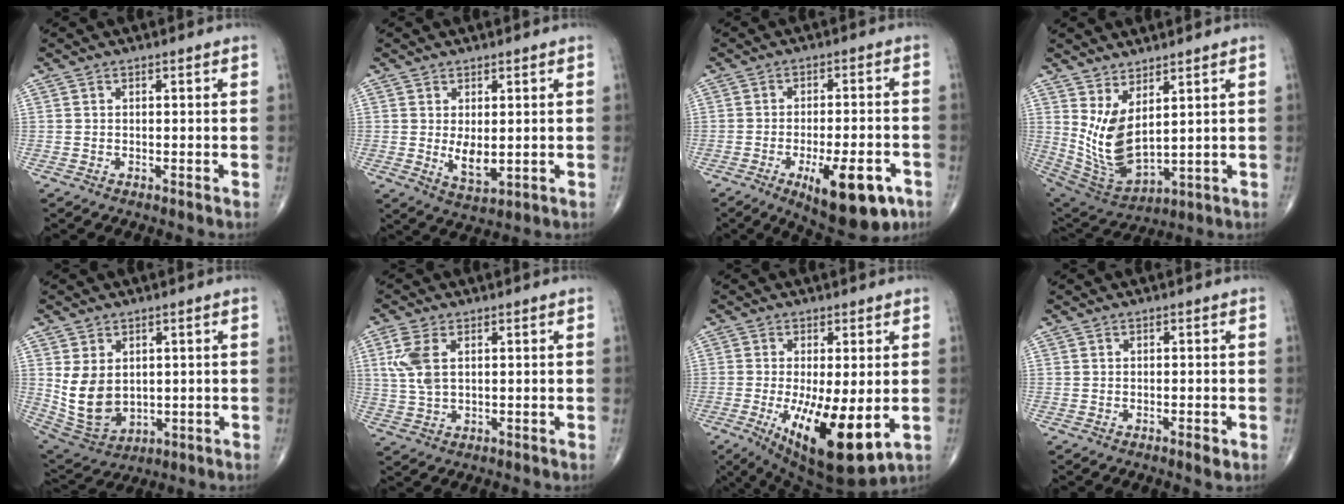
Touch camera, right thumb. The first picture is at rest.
{"total": 4.8, "force": [0.2, 2.4, 4.2], "torque": [-0.060, -0.015, 0.016]}
{"total": 14.4, "force": [-6.6, 5.1, 11.8], "torque": [-0.147, 0.013, -0.084]}
{"total": 11.7, "force": [3.7, 5.3, 9.8], "torque": [-0.182, -0.039, 0.094]}
{"total": 10.4, "force": [1.3, 7.4, 7.1], "torque": [-0.118, -0.015, 0.050]}
{"total": 6.4, "force": [1.9, 3.5, 5.0], "torque": [-0.120, 0.005, 0.042]}
{"total": 14.5, "force": [-3.3, 4.5, 13.4], "torque": [-0.222, -0.031, -0.037]}
{"total": 1.3, "force": [-0.6, 0.3, 1.1], "torque": [-0.016, -0.003, -0.009]}